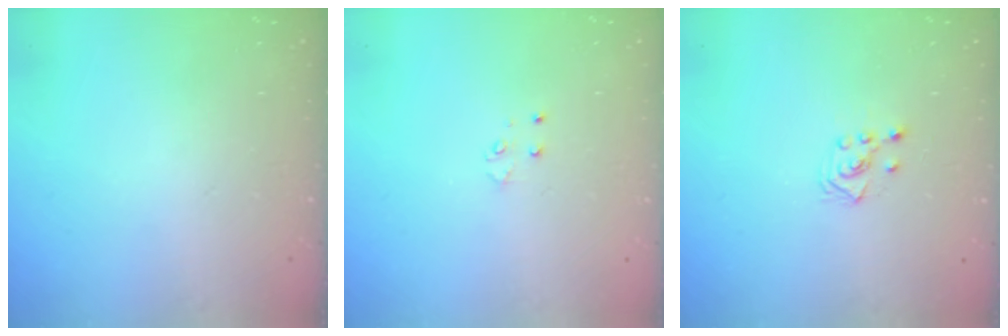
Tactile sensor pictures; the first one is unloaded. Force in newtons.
{"total": 3.1, "press": 3.1, "slide": 0.6}
{"total": 3.7, "press": 3.7, "slide": 0.7}